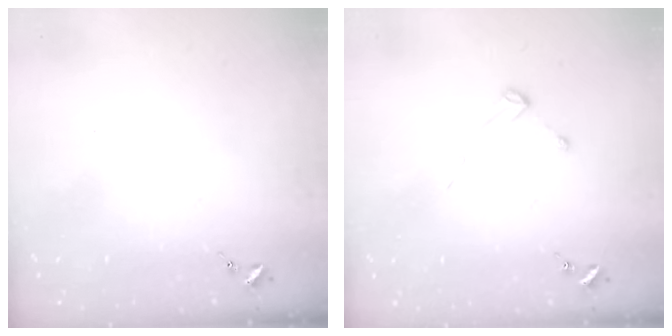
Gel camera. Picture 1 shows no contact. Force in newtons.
{"total": 2.9, "press": 2.8, "slide": 0.3}